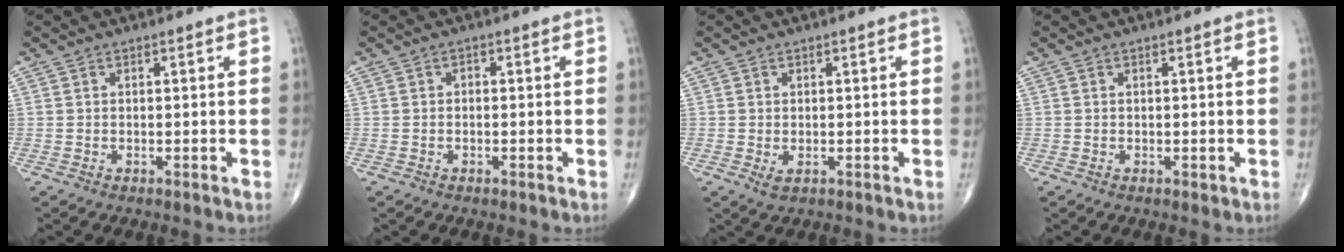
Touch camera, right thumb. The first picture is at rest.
{"total": 0.7, "force": [-0.1, 0.5, 0.4], "torque": [-0.003, 0.002, -0.007]}
{"total": 1.6, "force": [-0.3, 0.9, 1.3], "torque": [-0.020, -0.004, -0.001]}
{"total": 0.0}